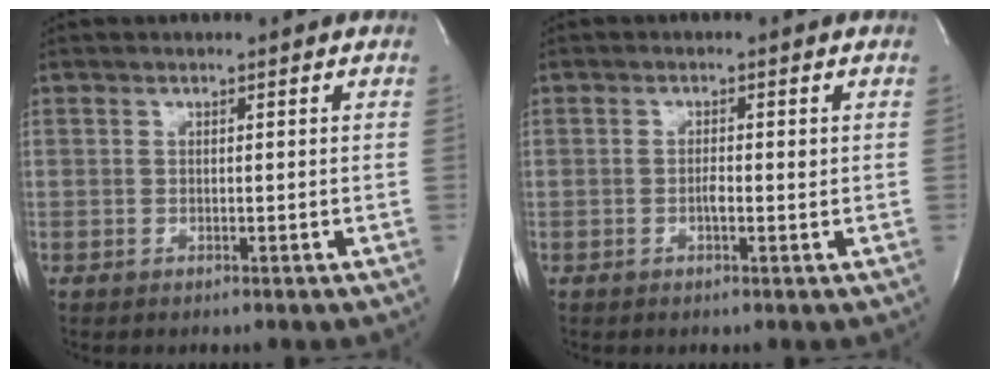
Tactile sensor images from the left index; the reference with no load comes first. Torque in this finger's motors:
{"motor_torque": [0.14, -0.11, 0.00, 0.00]}